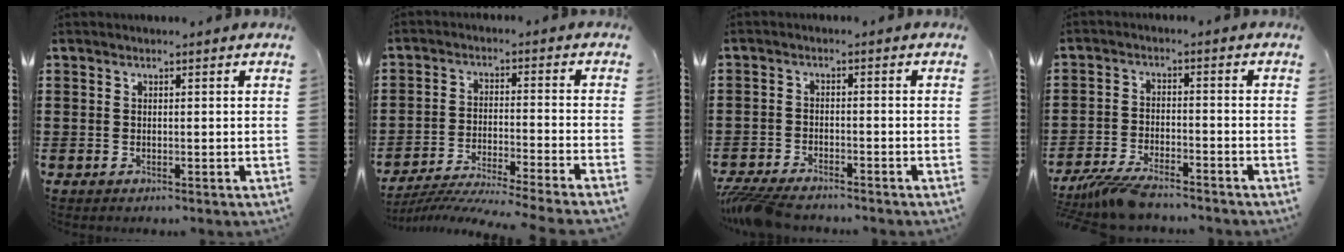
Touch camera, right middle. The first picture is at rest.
{"total": 5.4, "force": [-5.0, -0.5, 1.8], "torque": [-0.037, -0.019, -0.103]}
{"total": 4.2, "force": [-3.9, 0.5, 1.3], "torque": [-0.042, -0.008, -0.084]}
{"total": 5.9, "force": [-5.2, 1.0, 2.5], "torque": [-0.065, -0.005, -0.104]}